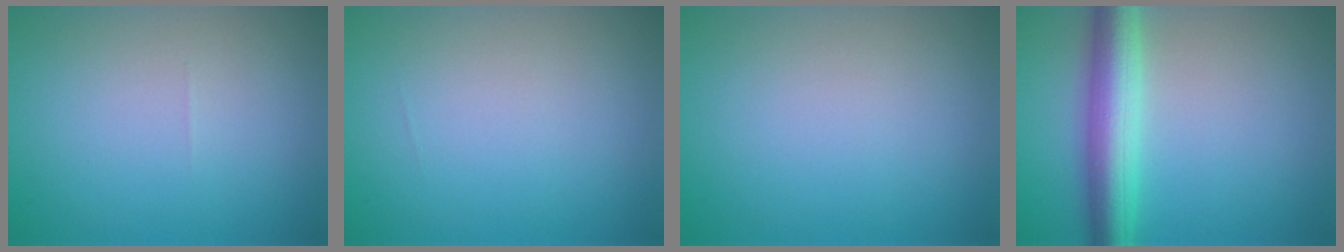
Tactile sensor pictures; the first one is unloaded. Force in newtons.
{"total": 0.0}
{"total": 0.0}
{"total": 6.1, "press": 6.1, "slide": 0.1}